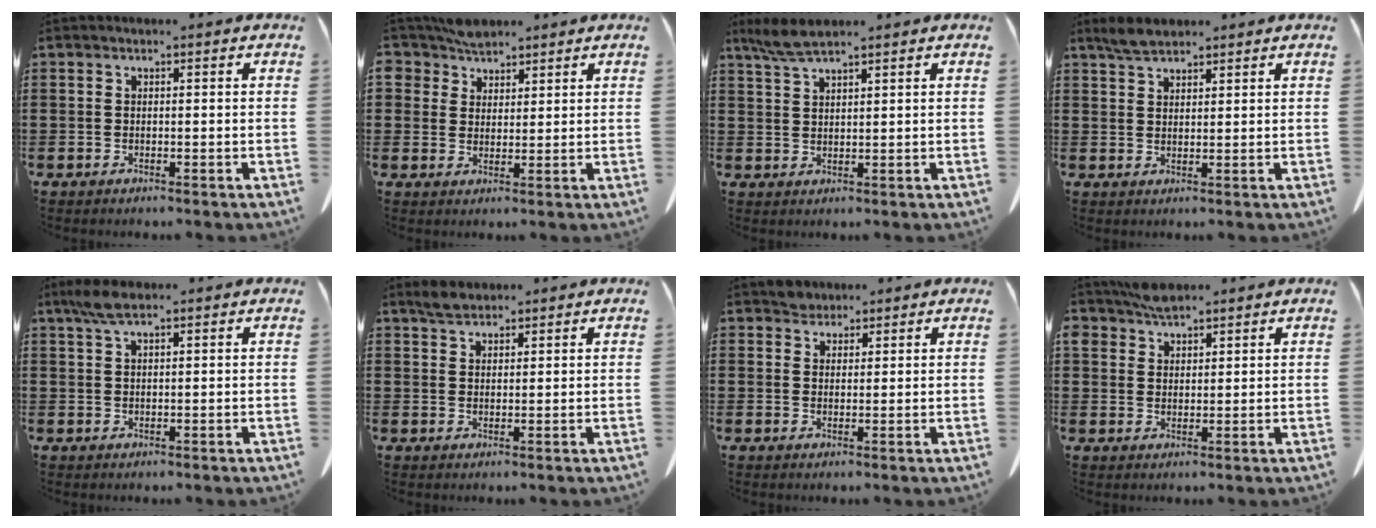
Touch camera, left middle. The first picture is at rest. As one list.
[{"total": 4.2, "force": [3.4, 2.4, 0.3], "torque": [-0.024, 0.005, 0.067]}, {"total": 3.6, "force": [2.9, 0.5, 2.1], "torque": [-0.050, -0.001, 0.055]}, {"total": 3.1, "force": [2.6, 1.1, 1.4], "torque": [-0.034, 0.004, 0.051]}, {"total": 3.8, "force": [2.3, 1.1, 2.9], "torque": [-0.063, 0.003, 0.042]}, {"total": 2.7, "force": [2.3, 0.9, 0.9], "torque": [-0.024, 0.004, 0.045]}, {"total": 2.4, "force": [2.3, 0.9, 0.0], "torque": [0.002, 0.000, 0.044]}, {"total": 3.6, "force": [3.2, 1.4, 0.8], "torque": [-0.025, 0.000, 0.063]}]